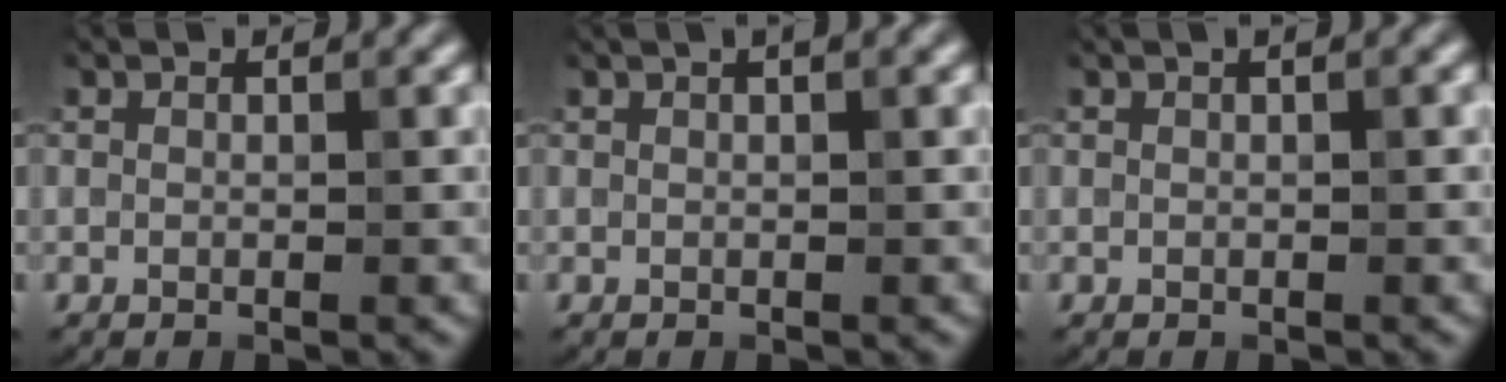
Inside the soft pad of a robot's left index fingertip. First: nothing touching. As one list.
[{"total": 1.8, "force": [1.1, 0.5, 1.4], "torque": [-0.021, 0.002, 0.011]}, {"total": 1.3, "force": [0.5, 0.4, 1.1], "torque": [-0.015, 0.006, 0.002]}]